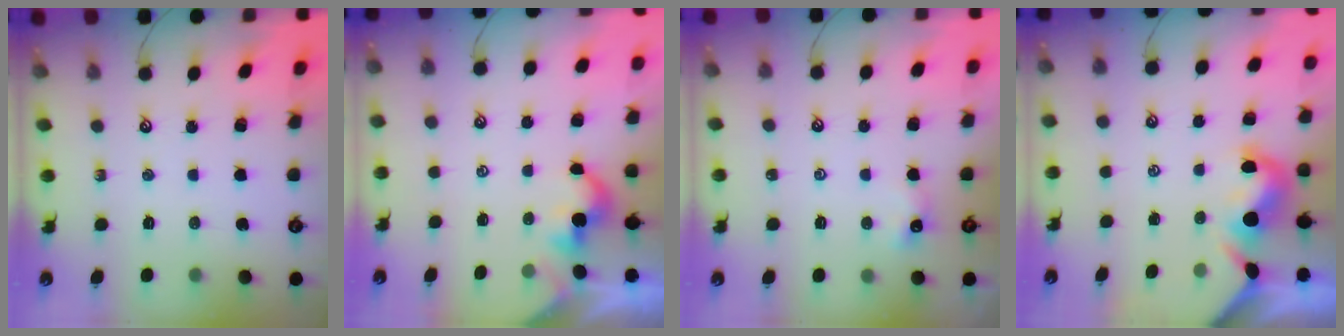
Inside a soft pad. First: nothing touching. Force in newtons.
{"total": 3.2, "press": 3.2, "slide": 0.2}
{"total": 2.4, "press": 2.3, "slide": 0.6}
{"total": 1.5, "press": 1.2, "slide": 0.9}